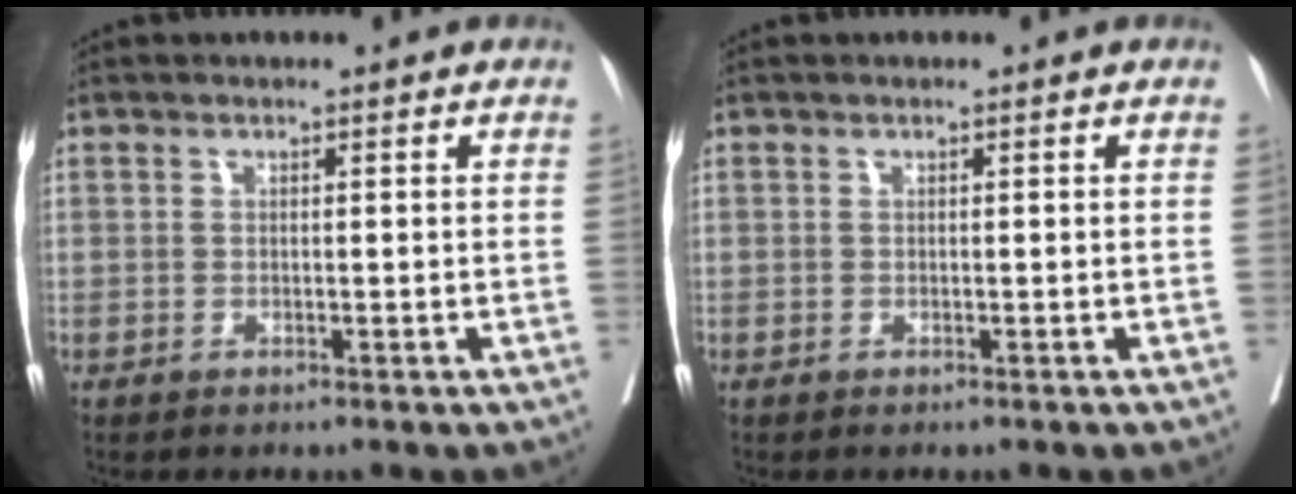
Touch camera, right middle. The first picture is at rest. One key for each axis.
{"total": 0.0}